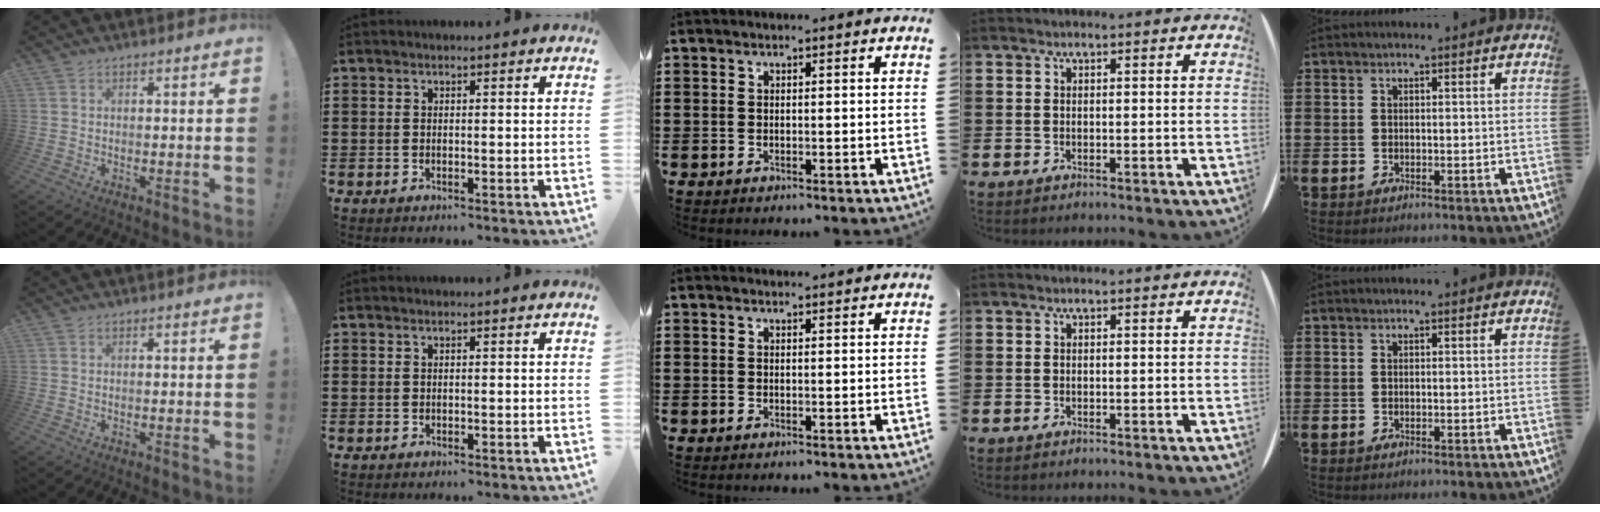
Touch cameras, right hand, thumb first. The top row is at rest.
{"middle": {"total": 0.8, "force": [0.8, 0.0, 0.1], "torque": [0.003, -0.004, 0.014]}}